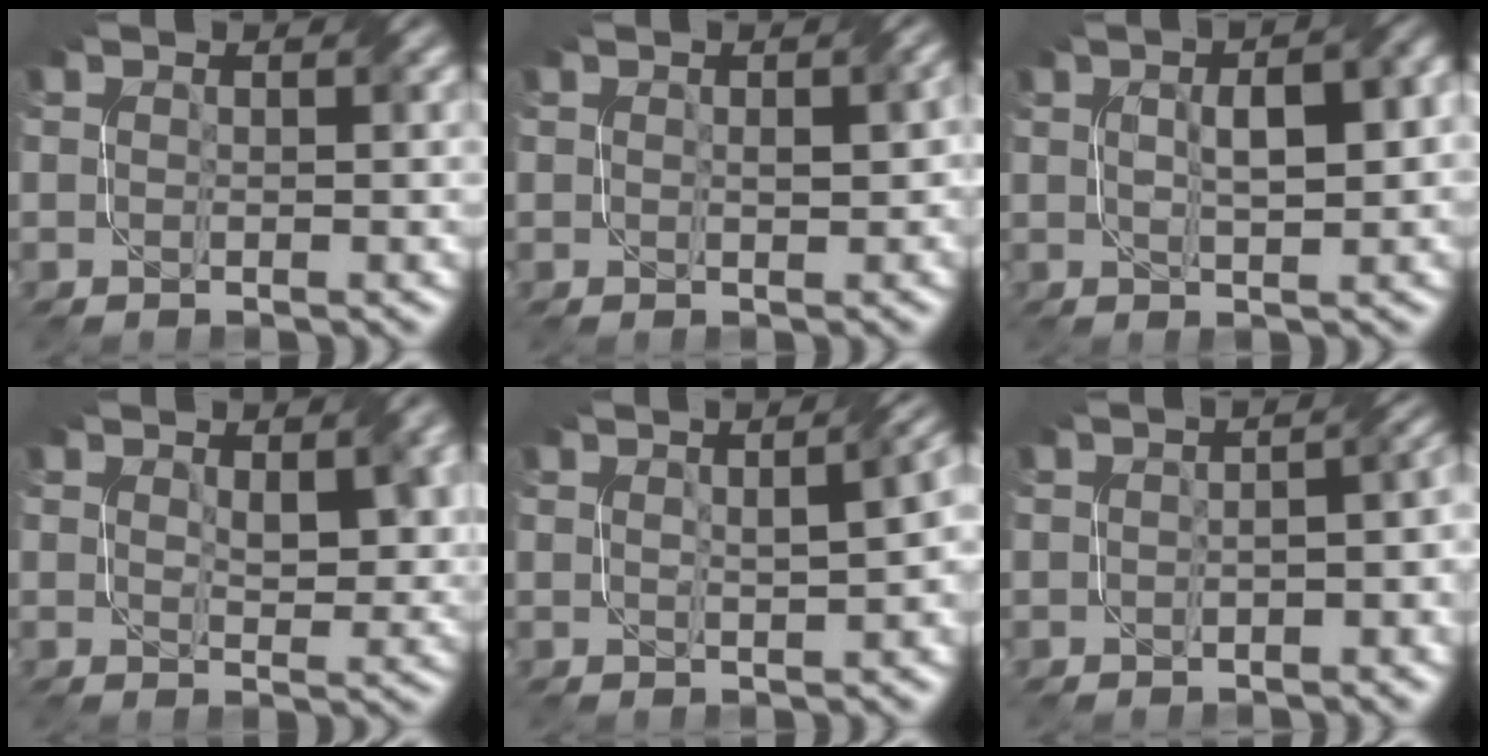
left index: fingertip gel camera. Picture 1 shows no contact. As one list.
[{"total": 2.0, "force": [0.1, 1.2, 1.6], "torque": [-0.019, 0.002, 0.015]}, {"total": 6.3, "force": [1.6, 2.2, 5.7], "torque": [-0.067, 0.027, 0.023]}, {"total": 3.2, "force": [1.5, 1.3, 2.5], "torque": [-0.040, 0.001, 0.036]}, {"total": 5.3, "force": [1.0, 2.2, 4.8], "torque": [-0.036, 0.020, 0.026]}, {"total": 4.5, "force": [-1.1, 2.2, 3.8], "torque": [-0.026, 0.004, -0.004]}]